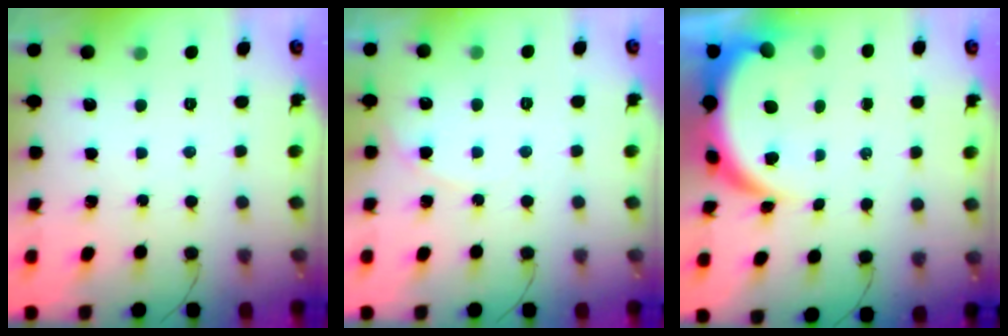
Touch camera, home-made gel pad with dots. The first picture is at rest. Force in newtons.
{"total": 3.4, "press": 3.4, "slide": 0.3}
{"total": 7.7, "press": 7.7, "slide": 0.7}